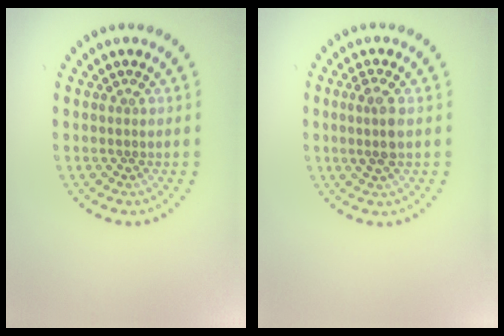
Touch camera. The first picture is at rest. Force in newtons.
{"total": 2.1, "press": 1.9, "slide": 1.0}